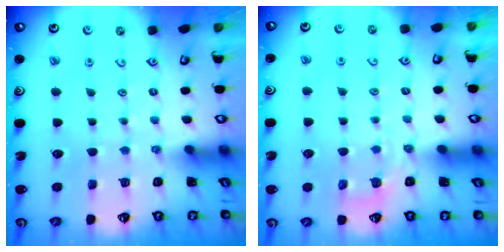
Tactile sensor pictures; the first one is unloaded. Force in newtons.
{"total": 3.8, "press": 3.3, "slide": 1.8}